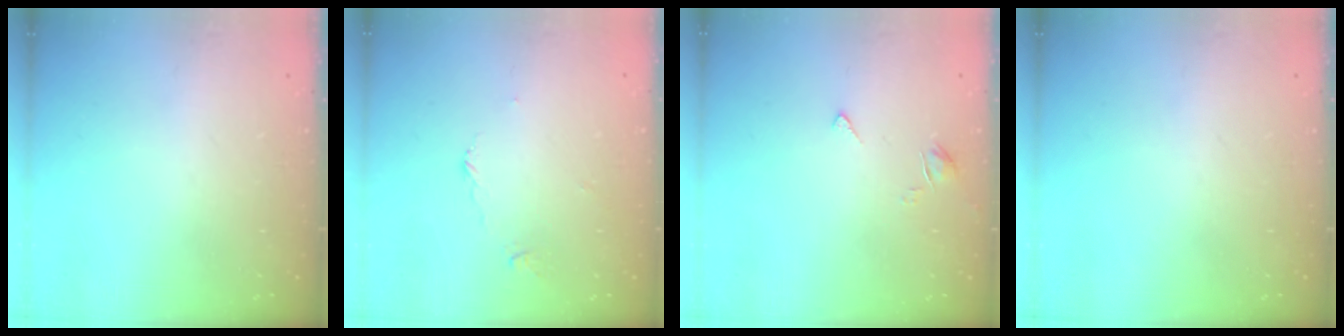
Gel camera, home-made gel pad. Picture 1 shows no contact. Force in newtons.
{"total": 3.4, "press": 3.4, "slide": 0.5}
{"total": 2.9, "press": 2.8, "slide": 0.4}
{"total": 0.0}